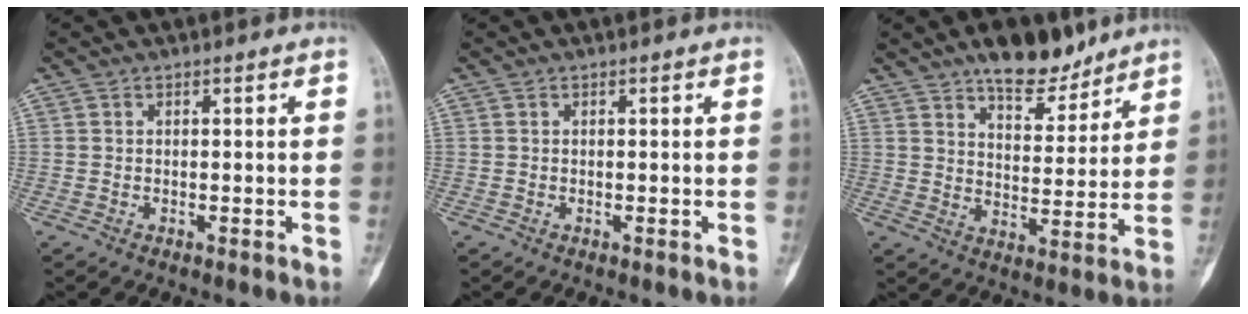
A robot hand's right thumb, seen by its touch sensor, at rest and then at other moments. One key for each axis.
{"total": 0.0}
{"total": 11.4, "fx": 8.7, "fy": 4.8, "fz": 5.6, "tx": -0.049, "ty": -0.058, "tz": 0.138}